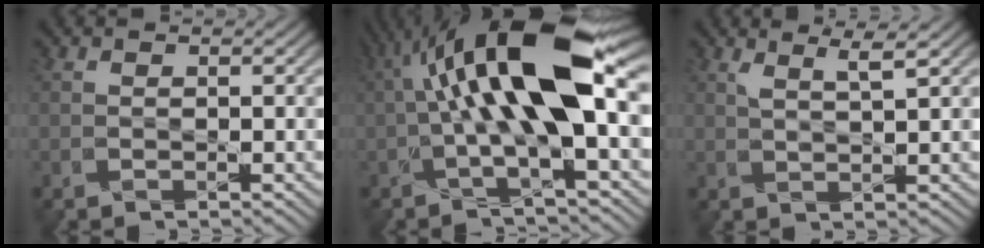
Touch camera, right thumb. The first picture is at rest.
{"total": 14.5, "force": [2.4, 3.8, 13.8], "torque": [-0.250, 0.020, 0.033]}
{"total": 2.3, "force": [1.8, 0.0, 1.5], "torque": [-0.020, 0.006, 0.033]}